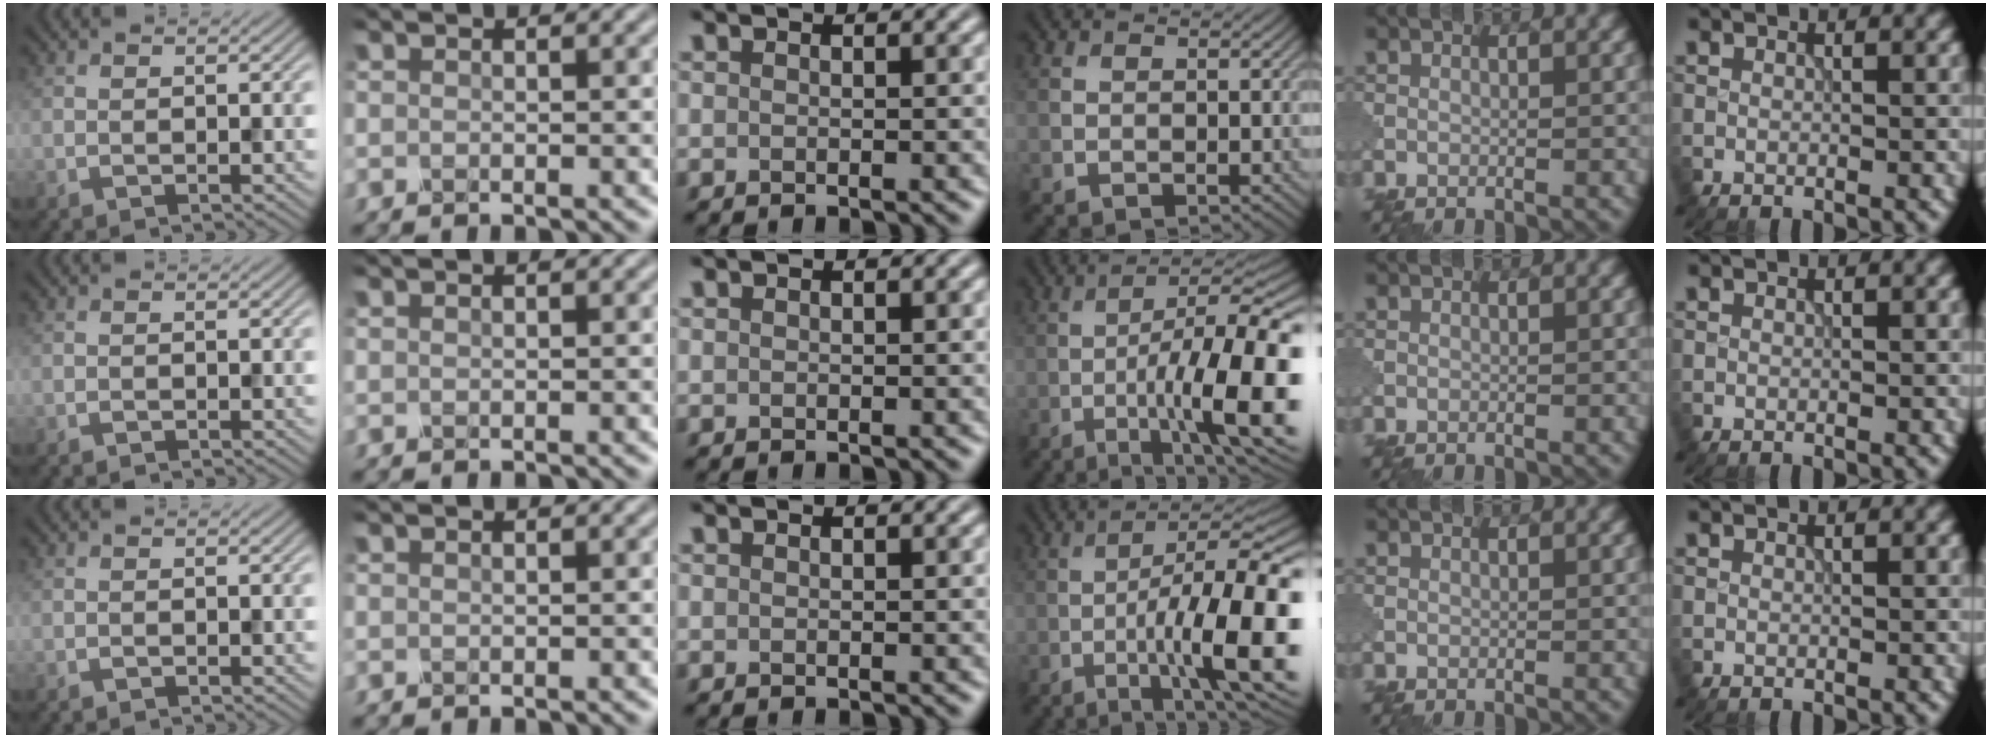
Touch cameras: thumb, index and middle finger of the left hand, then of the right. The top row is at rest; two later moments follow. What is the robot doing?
{"motion": "shake", "object": "sieve"}